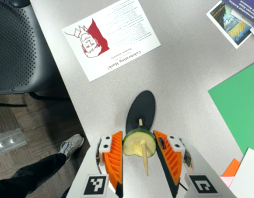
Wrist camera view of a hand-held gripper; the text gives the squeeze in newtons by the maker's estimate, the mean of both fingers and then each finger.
{"total": 4.6, "left": 4.0, "right": 5.1}